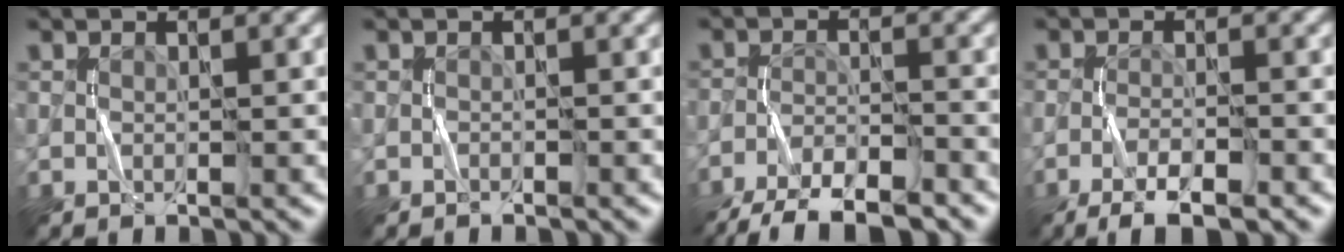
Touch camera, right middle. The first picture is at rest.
{"total": 0.0}
{"total": 8.2, "force": [-6.9, 2.0, 4.0], "torque": [-0.066, -0.016, -0.116]}
{"total": 4.8, "force": [-3.4, 0.9, 3.3], "torque": [-0.061, 0.000, -0.062]}